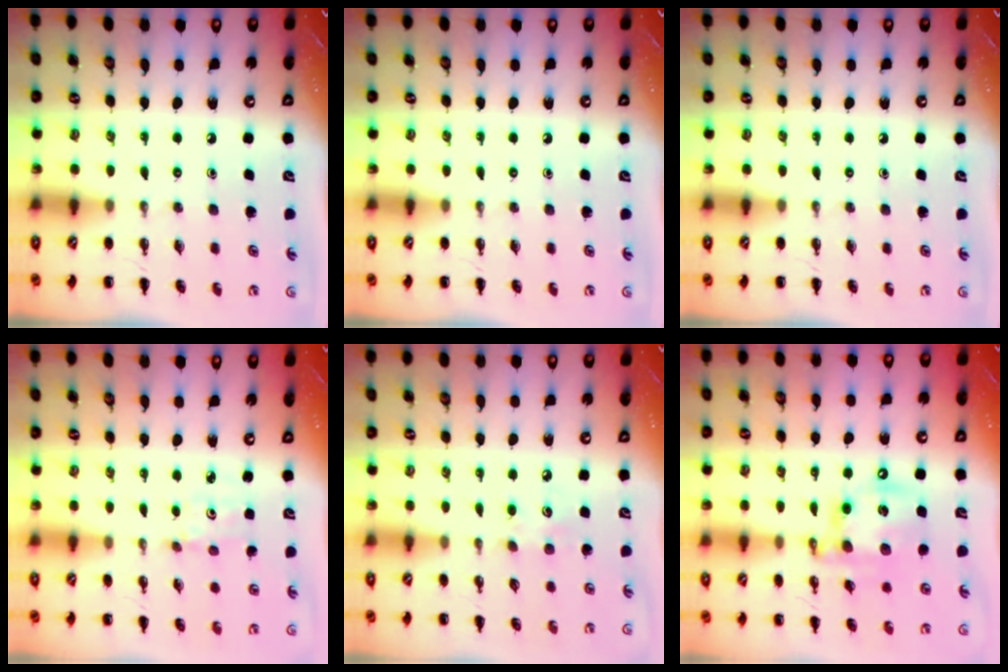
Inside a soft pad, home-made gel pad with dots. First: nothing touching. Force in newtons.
{"total": 0.0}
{"total": 0.0}
{"total": 2.6, "press": 2.5, "slide": 0.8}
{"total": 4.6, "press": 4.5, "slide": 1.2}
{"total": 14.0, "press": 13.6, "slide": 3.2}